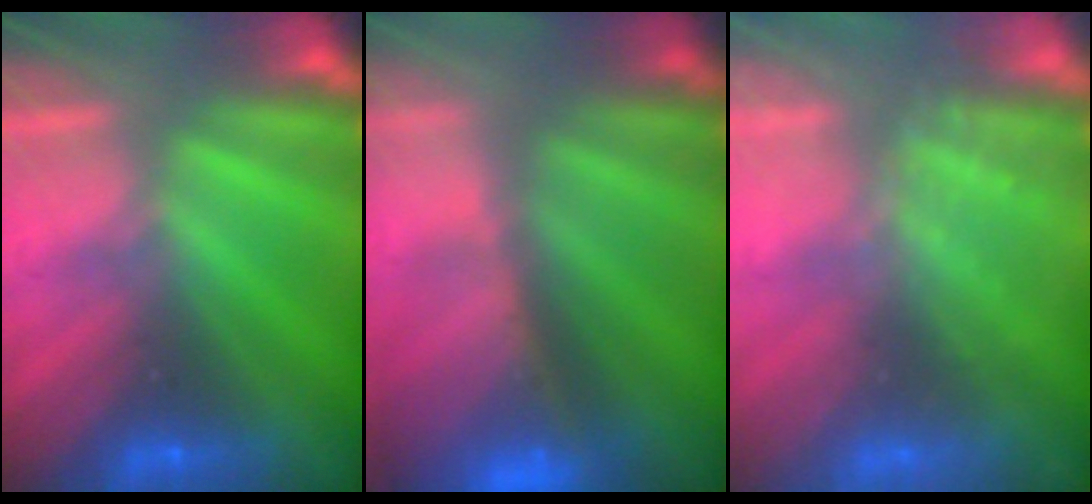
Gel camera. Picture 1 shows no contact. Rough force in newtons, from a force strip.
{"total": 9.5}
{"total": 2.5}